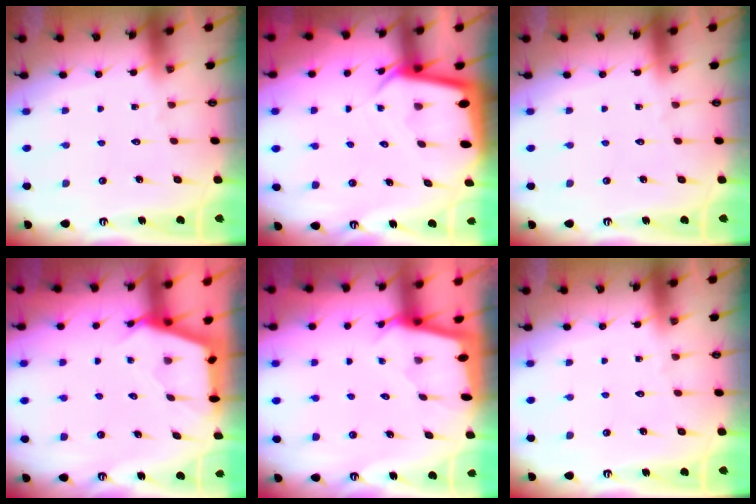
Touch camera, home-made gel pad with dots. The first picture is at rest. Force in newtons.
{"total": 2.6, "press": 2.6, "slide": 0.1}
{"total": 0.0}
{"total": 2.7, "press": 2.7, "slide": 0.4}
{"total": 1.6, "press": 1.6, "slide": 0.2}
{"total": 0.0}